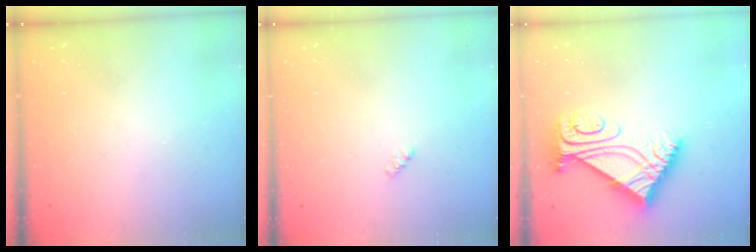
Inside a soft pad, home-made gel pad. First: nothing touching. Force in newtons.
{"total": 2.4, "press": 2.4, "slide": 0.4}
{"total": 9.6, "press": 9.6, "slide": 0.9}